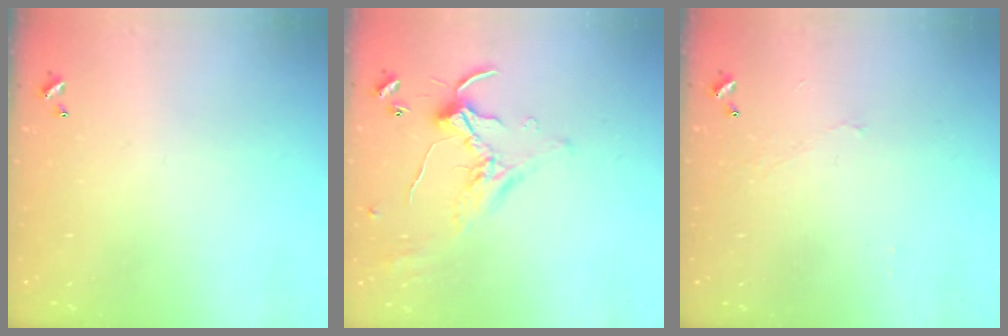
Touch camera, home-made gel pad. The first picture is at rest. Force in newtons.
{"total": 1.0, "press": 0.5, "slide": 0.8}
{"total": 0.0}